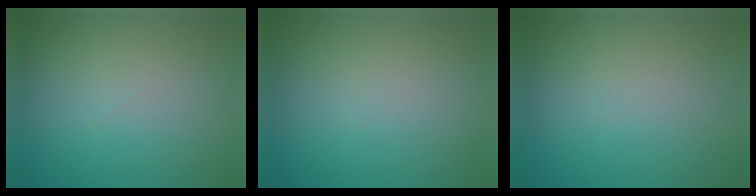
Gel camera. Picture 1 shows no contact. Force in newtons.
{"total": 0.0}
{"total": 0.0}